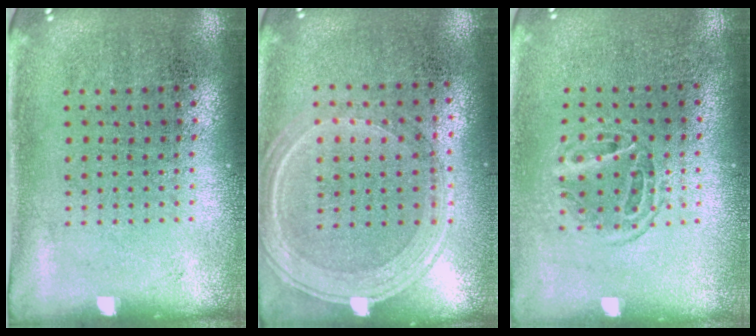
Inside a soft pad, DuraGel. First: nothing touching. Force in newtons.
{"total": 1.3, "press": 1.3, "slide": 0.3}
{"total": 1.1, "press": 1.0, "slide": 0.5}